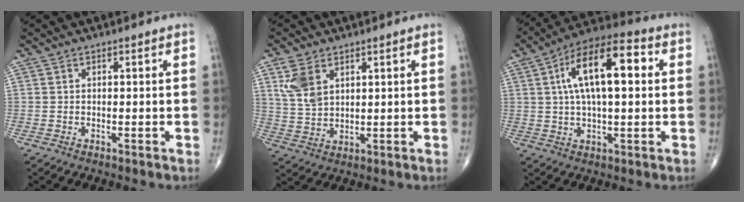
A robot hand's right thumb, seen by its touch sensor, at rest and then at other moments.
{"total": 6.9, "force": [3.2, 4.2, 4.5], "torque": [-0.083, -0.006, 0.074]}
{"total": 16.0, "force": [3.4, 6.5, 14.3], "torque": [-0.237, 0.026, 0.049]}